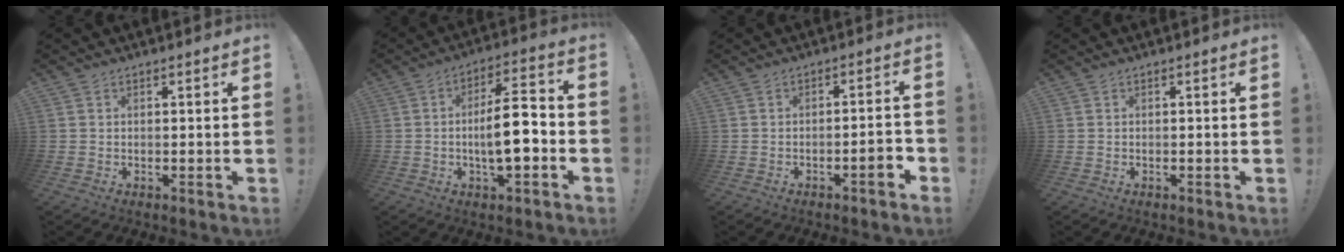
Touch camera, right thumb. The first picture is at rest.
{"total": 12.7, "force": [-2.5, 3.9, 11.9], "torque": [-0.203, 0.011, -0.050]}
{"total": 5.4, "force": [-2.6, 1.1, 4.7], "torque": [-0.065, 0.009, -0.042]}
{"total": 0.0}